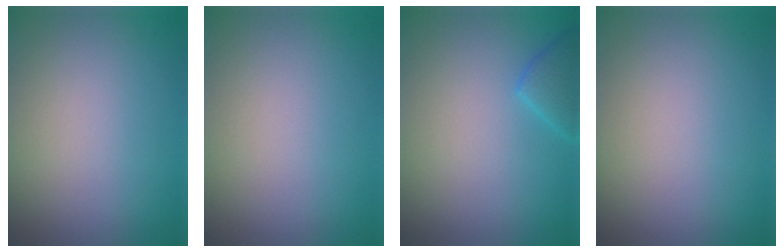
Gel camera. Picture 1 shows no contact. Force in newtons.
{"total": 0.0}
{"total": 2.3, "press": 2.3, "slide": 0.2}
{"total": 0.0}